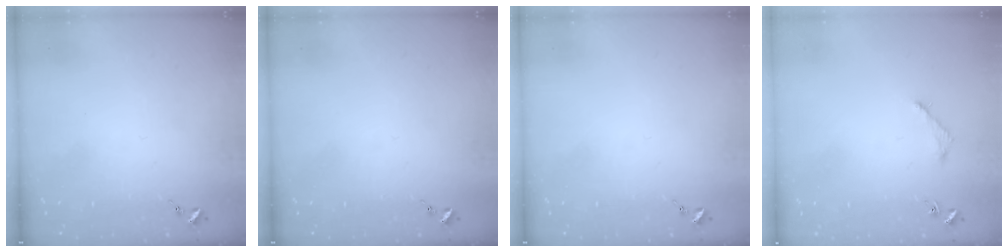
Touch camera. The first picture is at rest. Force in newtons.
{"total": 0.0}
{"total": 0.0}
{"total": 3.0, "press": 3.0, "slide": 0.4}